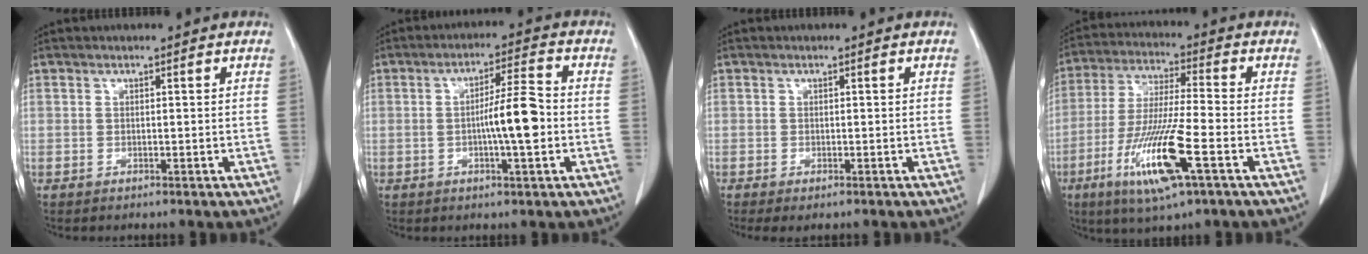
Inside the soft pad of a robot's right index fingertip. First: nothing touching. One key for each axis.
{"total": 7.8, "fx": -1.1, "fy": 0.5, "fz": 7.7, "tx": -0.128, "ty": 0.006, "tz": -0.021}
{"total": 2.1, "fx": -1.4, "fy": 0.7, "fz": 1.5, "tx": -0.020, "ty": -0.005, "tz": -0.019}
{"total": 14.1, "fx": -5.7, "fy": 0.7, "fz": 12.9, "tx": -0.262, "ty": -0.027, "tz": -0.104}